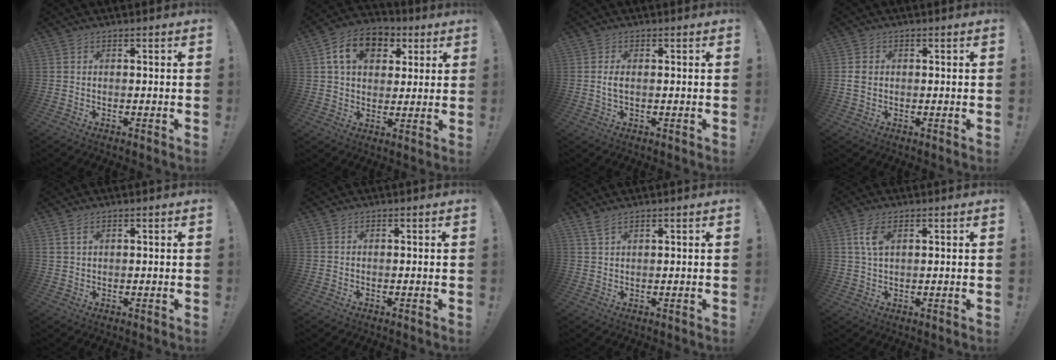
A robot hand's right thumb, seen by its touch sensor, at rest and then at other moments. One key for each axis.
{"total": 12.8, "fx": 4.9, "fy": 9.4, "fz": 7.2, "tx": -0.114, "ty": -0.005, "tz": 0.094}
{"total": 2.5, "fx": 0.1, "fy": 1.0, "fz": 2.3, "tx": -0.041, "ty": 0.003, "tz": 0.002}
{"total": 2.3, "fx": 0.1, "fy": 1.9, "fz": 1.4, "tx": -0.017, "ty": 0.002, "tz": 0.000}
{"total": 2.1, "fx": 1.2, "fy": 1.0, "fz": 1.4, "tx": -0.028, "ty": 0.000, "tz": 0.022}
{"total": 0.0}
{"total": 2.8, "fx": 2.1, "fy": 0.7, "fz": 1.7, "tx": -0.035, "ty": -0.007, "tz": 0.039}
{"total": 5.3, "fx": 2.0, "fy": 2.4, "fz": 4.3, "tx": -0.084, "ty": -0.002, "tz": 0.034}